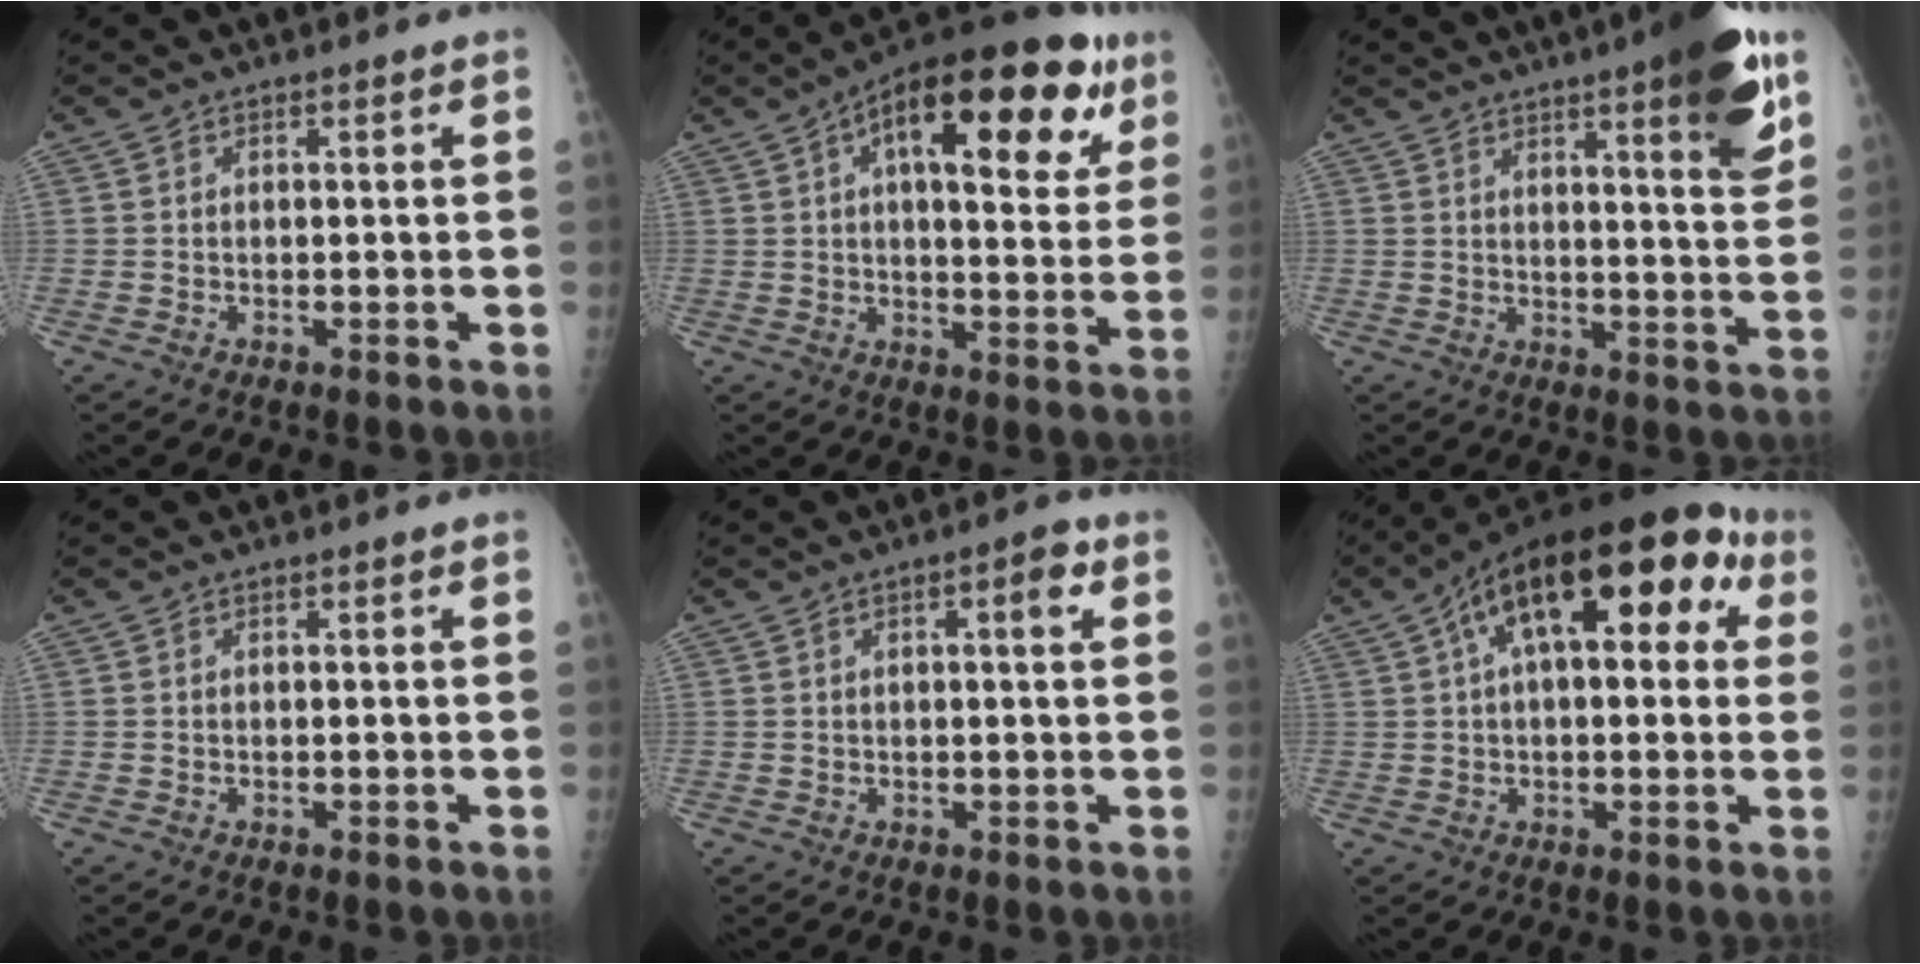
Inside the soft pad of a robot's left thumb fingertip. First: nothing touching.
{"total": 24.2, "force": [10.4, 10.1, 19.5], "torque": [-0.252, 0.008, 0.142]}
{"total": 14.8, "force": [8.1, 2.9, 12.0], "torque": [-0.139, -0.038, 0.107]}
{"total": 0.0}
{"total": 5.0, "force": [1.7, 1.5, 4.4], "torque": [-0.057, 0.004, 0.019]}
{"total": 21.0, "force": [7.1, 9.8, 17.1], "torque": [-0.239, 0.048, 0.102]}